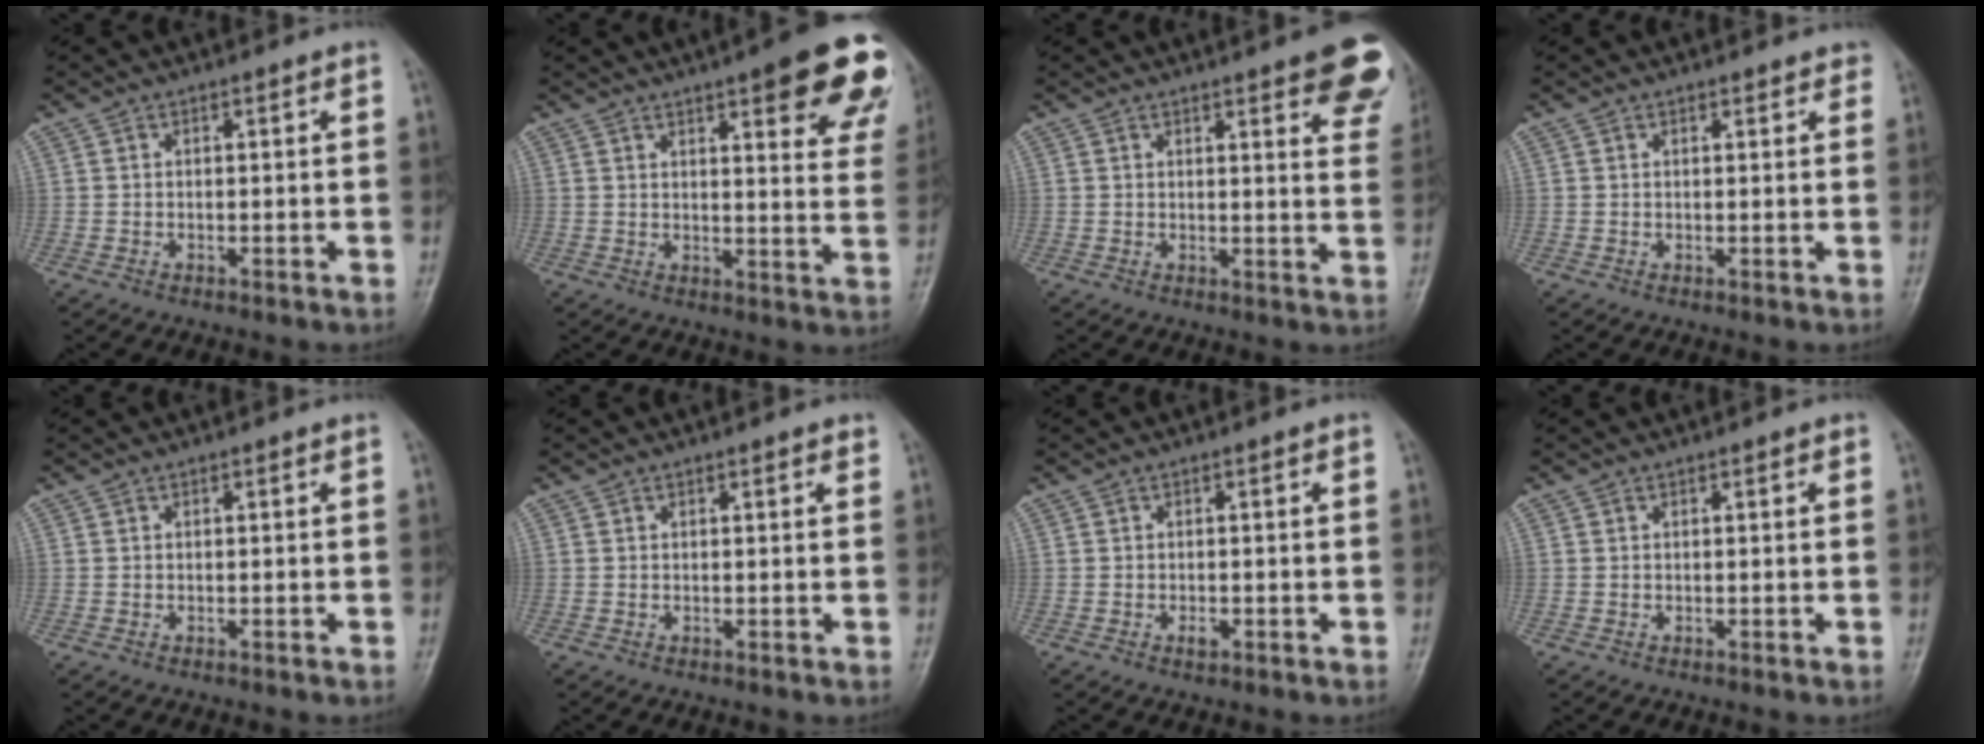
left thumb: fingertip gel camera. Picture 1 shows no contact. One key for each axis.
{"total": 18.2, "fx": 10.3, "fy": 4.8, "fz": 14.2, "tx": -0.147, "ty": -0.034, "tz": 0.116}
{"total": 12.4, "fx": 7.8, "fy": 3.5, "fz": 9.0, "tx": -0.078, "ty": -0.032, "tz": 0.078}
{"total": 1.6, "fx": 1.3, "fy": 0.7, "fz": 0.6, "tx": 0.007, "ty": -0.001, "tz": 0.010}
{"total": 0.0}
{"total": 1.2, "fx": 0.8, "fy": 0.4, "fz": 0.8, "tx": -0.010, "ty": -0.002, "tz": 0.007}
{"total": 1.3, "fx": -0.5, "fy": 0.7, "fz": 1.0, "tx": -0.011, "ty": 0.000, "tz": -0.007}
{"total": 0.6, "fx": 0.3, "fy": 0.2, "fz": 0.4, "tx": -0.007, "ty": 0.000, "tz": 0.002}